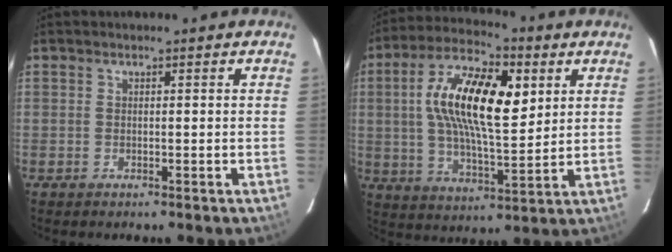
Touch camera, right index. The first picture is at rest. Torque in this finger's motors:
{"motor_torque": [1.32, 0.63, 0.89, 0.21]}